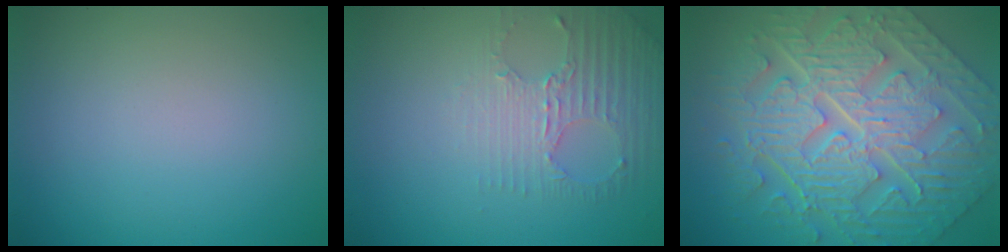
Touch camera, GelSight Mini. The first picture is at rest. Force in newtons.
{"total": 2.8, "press": 2.4, "slide": 1.4}
{"total": 11.2, "press": 7.7, "slide": 8.2}